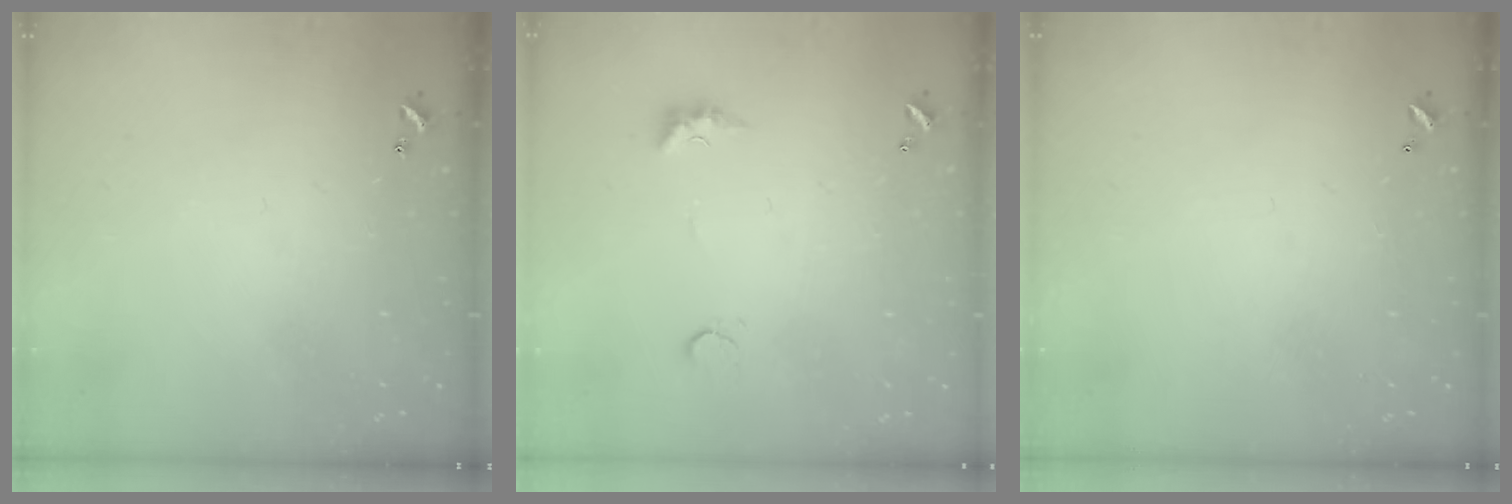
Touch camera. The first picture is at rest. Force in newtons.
{"total": 3.3, "press": 3.2, "slide": 0.9}
{"total": 2.9, "press": 2.9, "slide": 0.1}